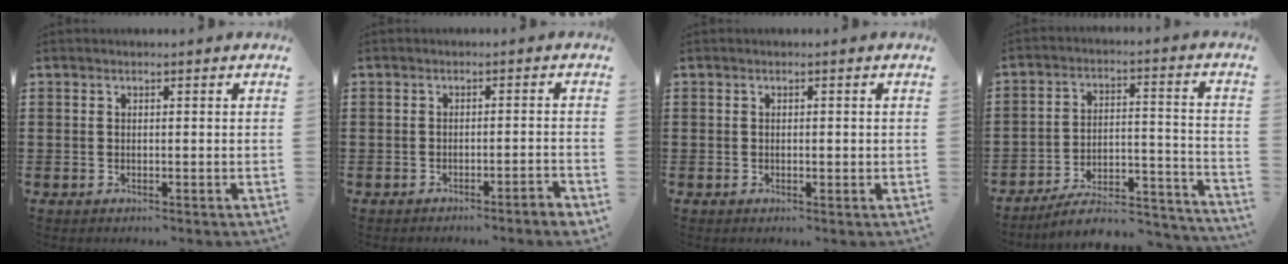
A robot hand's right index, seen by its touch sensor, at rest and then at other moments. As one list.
[{"total": 2.0, "force": [-1.8, -0.3, 0.7], "torque": [-0.014, -0.001, -0.038]}, {"total": 0.5, "force": [-0.1, 0.4, 0.4], "torque": [-0.008, 0.001, -0.002]}, {"total": 8.7, "force": [-7.4, 2.4, 3.8], "torque": [-0.053, 0.019, -0.139]}]